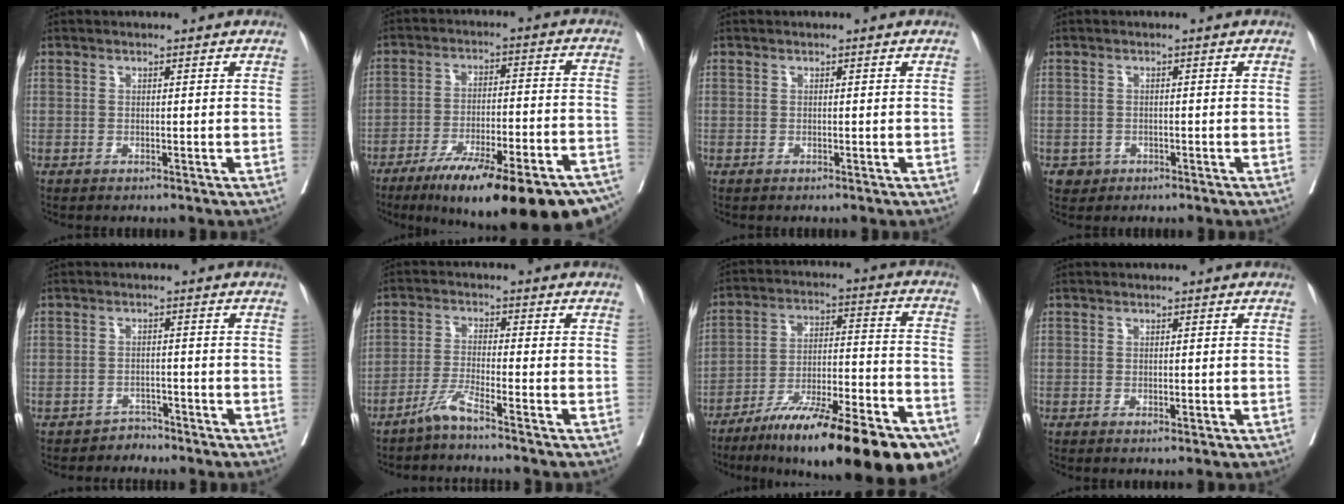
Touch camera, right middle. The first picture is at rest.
{"total": 25.7, "force": [-18.8, 4.1, 16.9], "torque": [-0.180, -0.006, -0.268]}
{"total": 0.0}
{"total": 1.6, "force": [-0.8, 1.4, 0.1], "torque": [0.002, 0.006, -0.011]}
{"total": 1.8, "force": [-1.5, 0.8, -0.7], "torque": [0.014, 0.004, -0.023]}
{"total": 3.3, "force": [-2.7, -0.8, 1.8], "torque": [-0.037, -0.010, -0.061]}
{"total": 26.7, "force": [-18.7, 4.3, 18.6], "torque": [-0.215, -0.005, -0.291]}
{"total": 1.4, "force": [-0.4, 0.6, 1.2], "torque": [-0.020, -0.003, -0.001]}